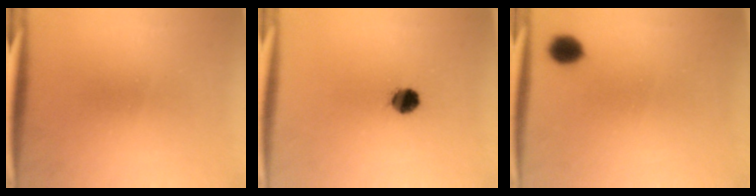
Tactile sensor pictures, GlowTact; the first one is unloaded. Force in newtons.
{"total": 5.0}
{"total": 4.2}